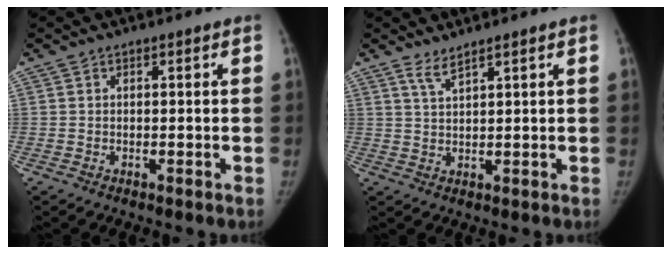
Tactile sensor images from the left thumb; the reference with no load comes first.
{"total": 2.5, "force": [2.0, 0.2, 1.4], "torque": [-0.028, -0.014, 0.045]}